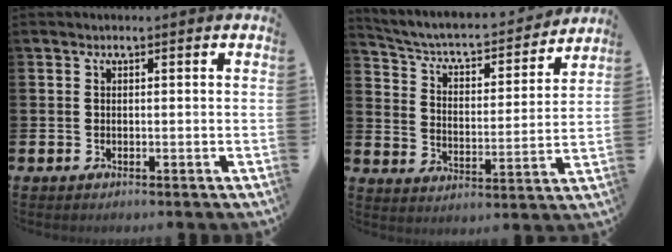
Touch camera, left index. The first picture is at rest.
{"total": 5.5, "force": [4.9, 1.6, 1.9], "torque": [-0.070, -0.041, 0.073]}